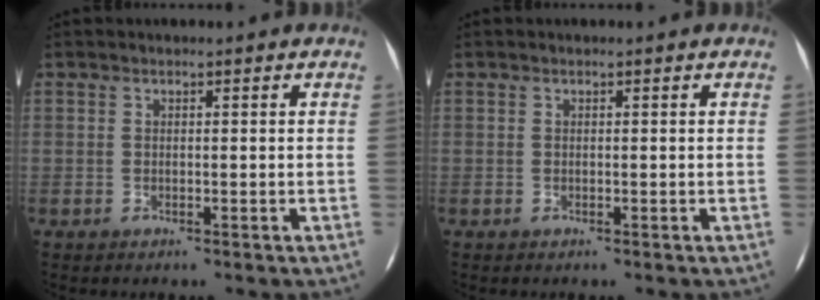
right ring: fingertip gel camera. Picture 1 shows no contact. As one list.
[{"total": 0.0}]